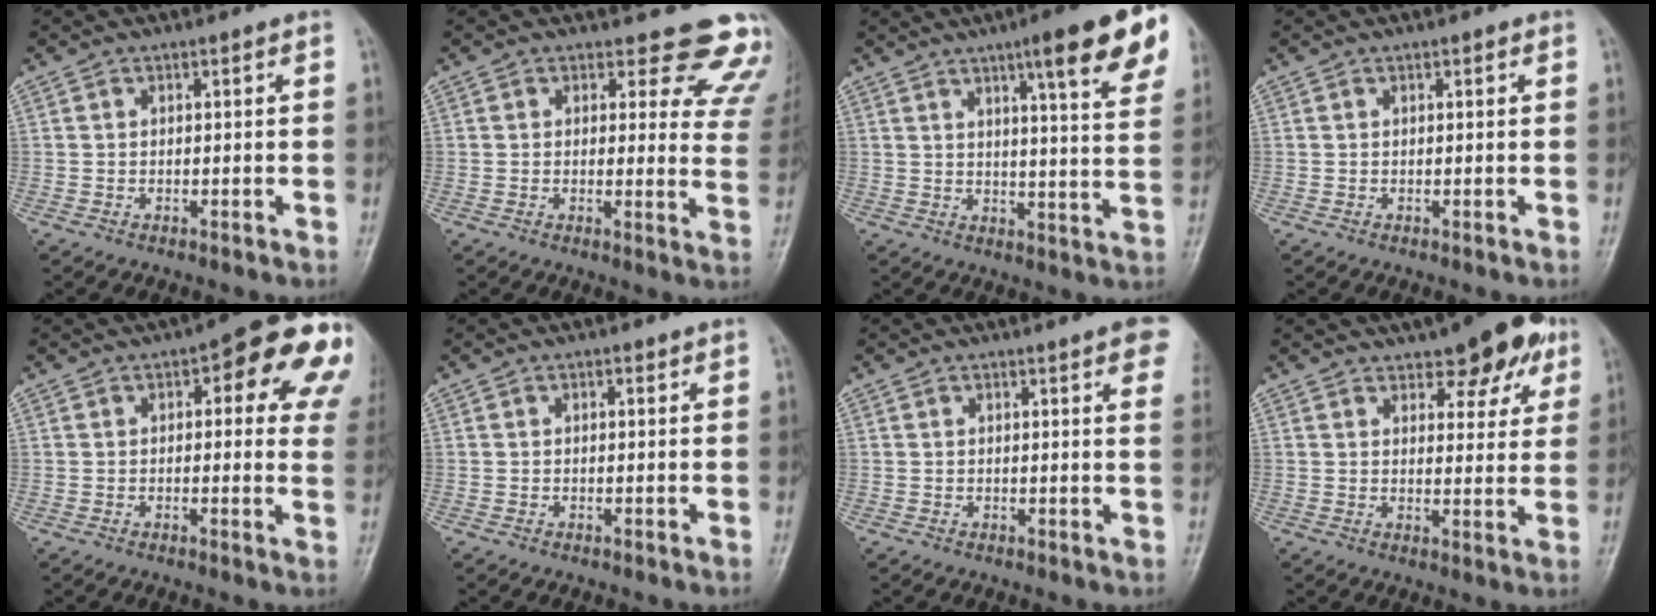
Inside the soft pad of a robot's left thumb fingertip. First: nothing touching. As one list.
[{"total": 12.1, "force": [10.7, 4.8, 2.8], "torque": [0.028, -0.083, 0.085]}, {"total": 15.7, "force": [8.7, 2.5, 12.8], "torque": [-0.141, -0.039, 0.110]}, {"total": 0.5, "force": [0.2, 0.2, 0.4], "torque": [-0.002, 0.001, 0.002]}, {"total": 15.8, "force": [5.5, 6.1, 13.5], "torque": [-0.113, 0.001, 0.049]}, {"total": 0.6, "force": [0.3, 0.3, 0.4], "torque": [-0.002, 0.000, 0.004]}, {"total": 7.0, "force": [3.9, 1.1, 5.7], "torque": [-0.051, -0.002, 0.038]}, {"total": 9.7, "force": [5.9, 4.4, 6.3], "torque": [-0.042, -0.023, 0.077]}]